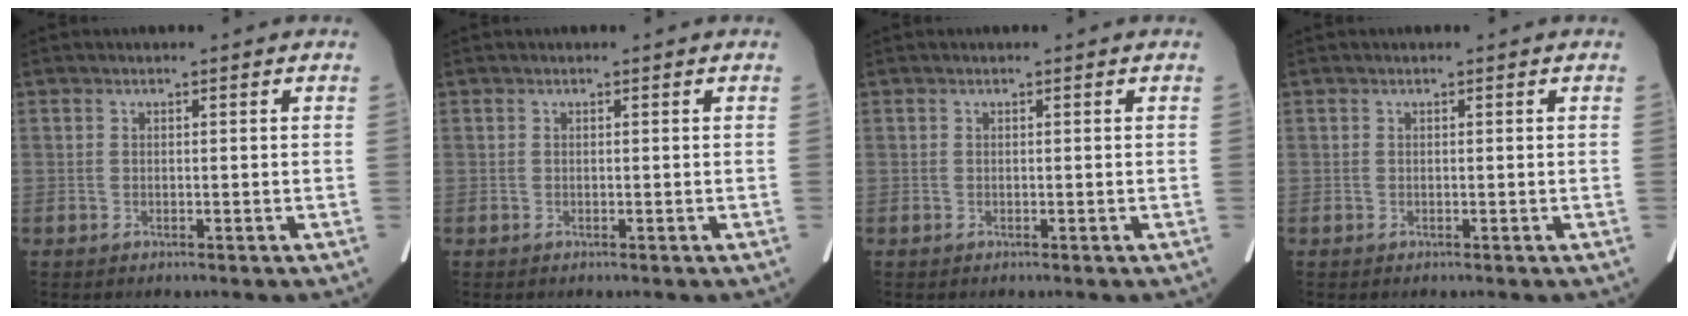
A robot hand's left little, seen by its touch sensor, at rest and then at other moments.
{"total": 0.0}
{"total": 0.0}
{"total": 0.0}